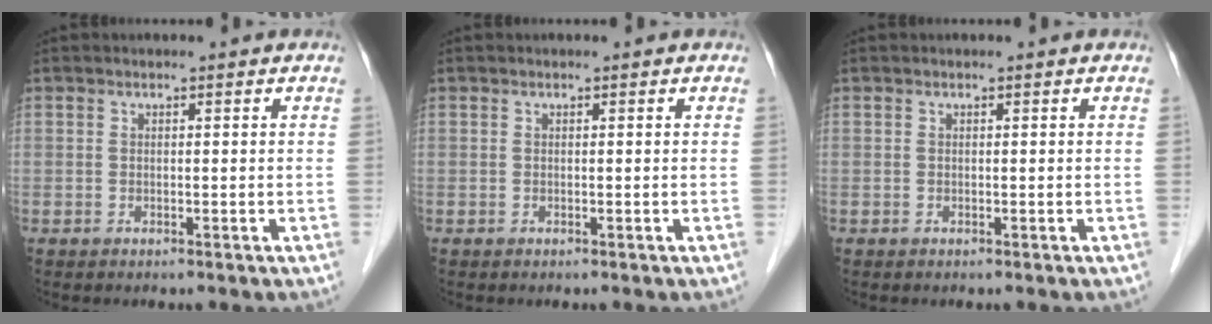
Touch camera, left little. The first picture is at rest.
{"total": 0.0}
{"total": 0.0}